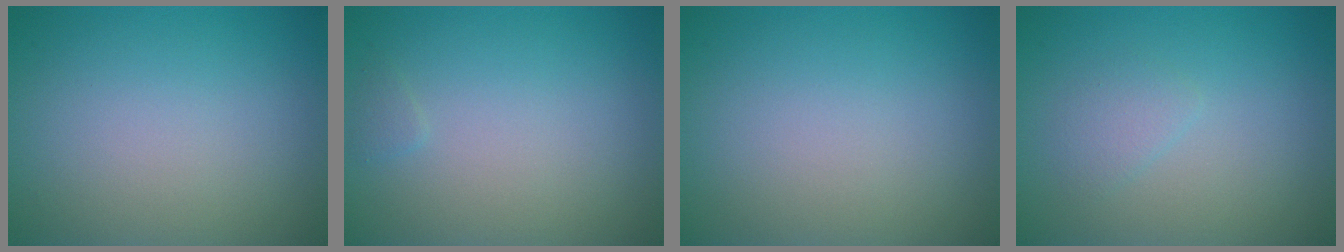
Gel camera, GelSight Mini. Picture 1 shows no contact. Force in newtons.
{"total": 0.5, "press": 0.5, "slide": 0.0}
{"total": 0.0}
{"total": 1.3, "press": 1.3, "slide": 0.1}